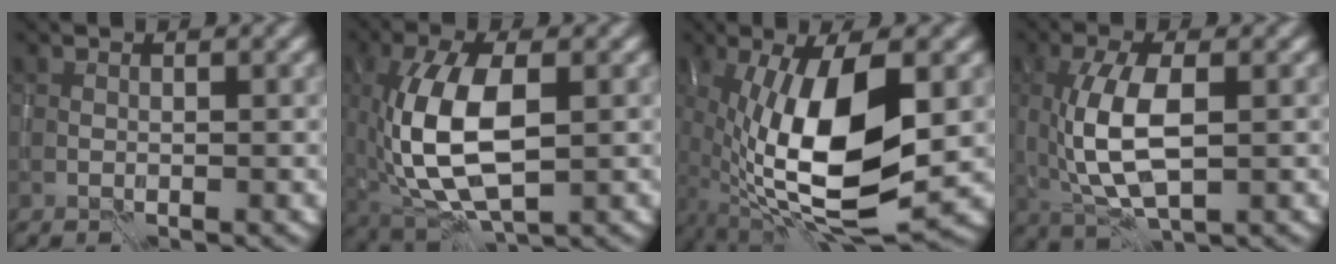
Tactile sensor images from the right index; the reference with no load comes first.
{"total": 9.4, "force": [-0.4, 4.6, 8.3], "torque": [-0.178, 0.000, -0.005]}
{"total": 13.4, "force": [-0.8, 4.9, 12.4], "torque": [-0.229, -0.001, -0.020]}
{"total": 7.1, "force": [0.1, 2.9, 6.4], "torque": [-0.141, 0.000, 0.003]}